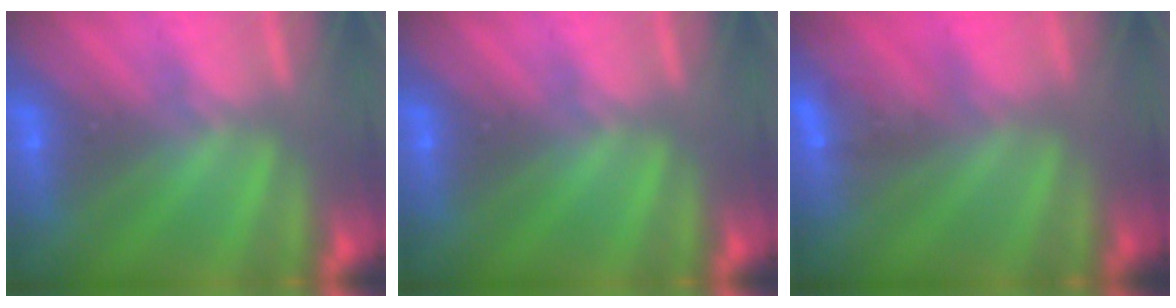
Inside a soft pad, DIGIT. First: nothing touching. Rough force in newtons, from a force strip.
{"total": 0.0}
{"total": 2.1}